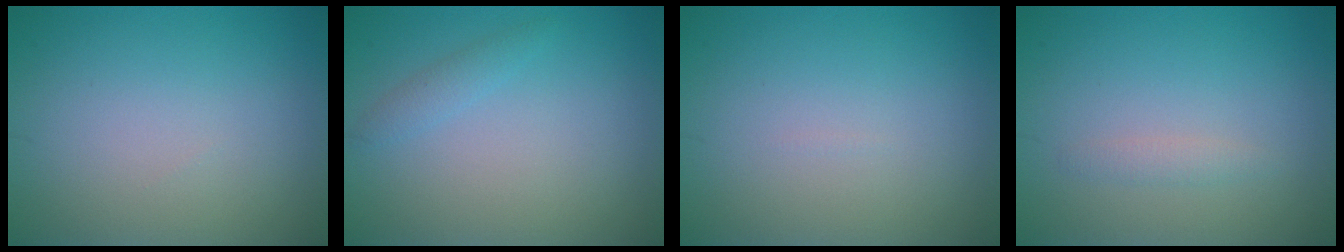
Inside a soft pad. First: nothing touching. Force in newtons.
{"total": 1.1, "press": 1.1, "slide": 0.1}
{"total": 0.0}
{"total": 0.9, "press": 0.9, "slide": 0.1}